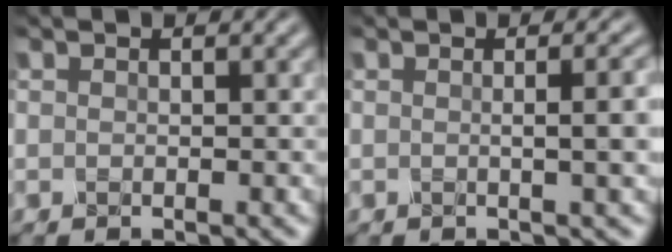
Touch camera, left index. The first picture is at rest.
{"total": 3.4, "force": [-0.1, 0.9, 3.2], "torque": [-0.039, 0.006, 0.000]}